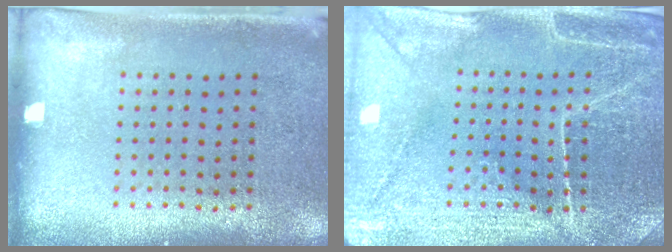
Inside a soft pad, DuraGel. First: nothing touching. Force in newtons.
{"total": 3.8, "press": 3.7, "slide": 0.9}